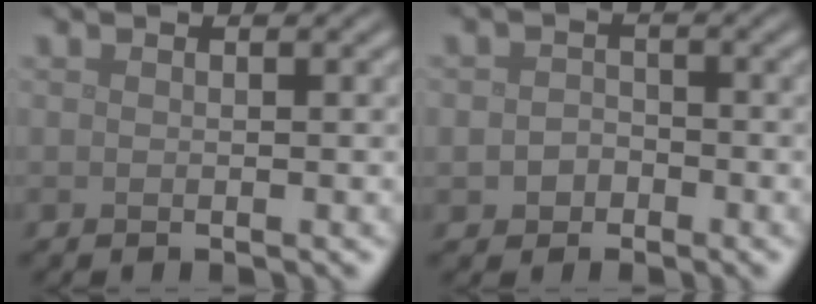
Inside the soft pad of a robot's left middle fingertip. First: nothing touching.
{"total": 1.7, "force": [-0.6, 1.5, 0.6], "torque": [-0.007, 0.001, -0.016]}